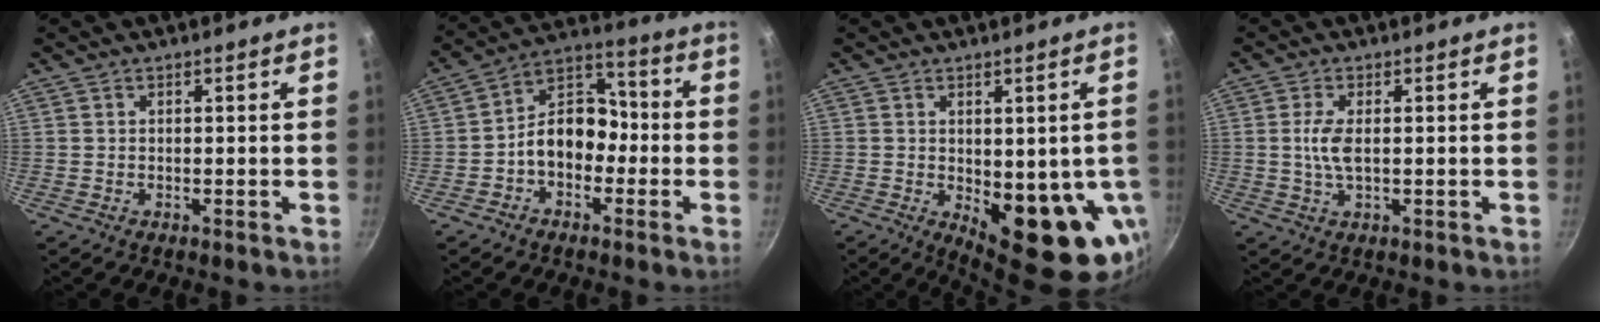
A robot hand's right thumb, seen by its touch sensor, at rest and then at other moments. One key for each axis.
{"total": 11.1, "fx": -2.4, "fy": 8.1, "fz": 7.1, "tx": -0.065, "ty": 0.053, "tz": -0.057}
{"total": 15.4, "fx": -3.0, "fy": 6.8, "fz": 13.5, "tx": -0.135, "ty": -0.017, "tz": -0.022}
{"total": 4.5, "fx": 0.2, "fy": 1.9, "fz": 4.1, "tx": -0.094, "ty": 0.001, "tz": 0.003}